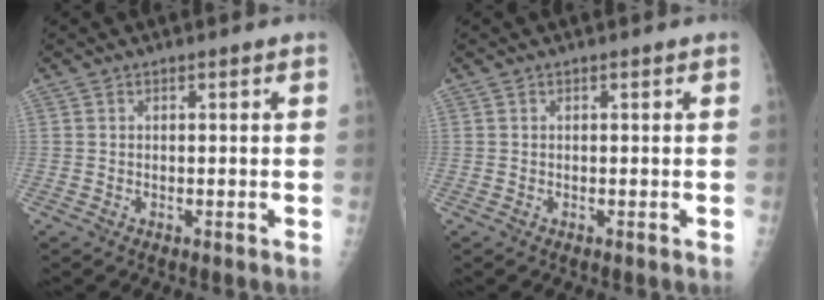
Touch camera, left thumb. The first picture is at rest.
{"total": 0.0}